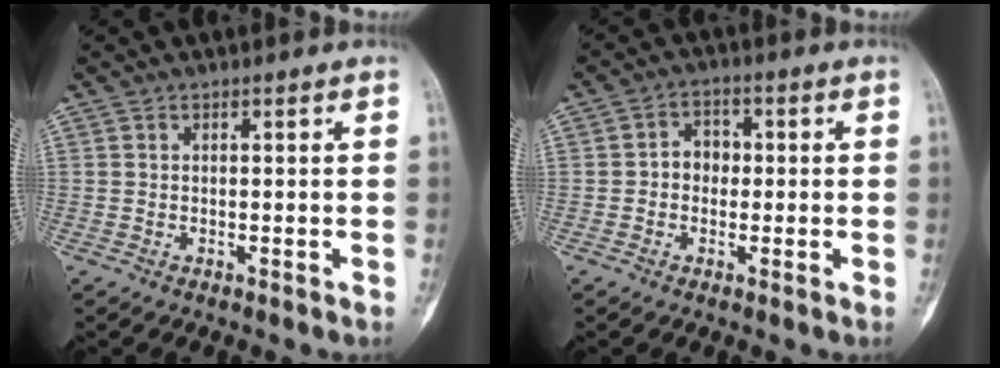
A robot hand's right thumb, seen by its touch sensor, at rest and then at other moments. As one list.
[{"total": 4.2, "force": [-0.2, 3.5, 2.4], "torque": [-0.015, 0.016, -0.012]}]